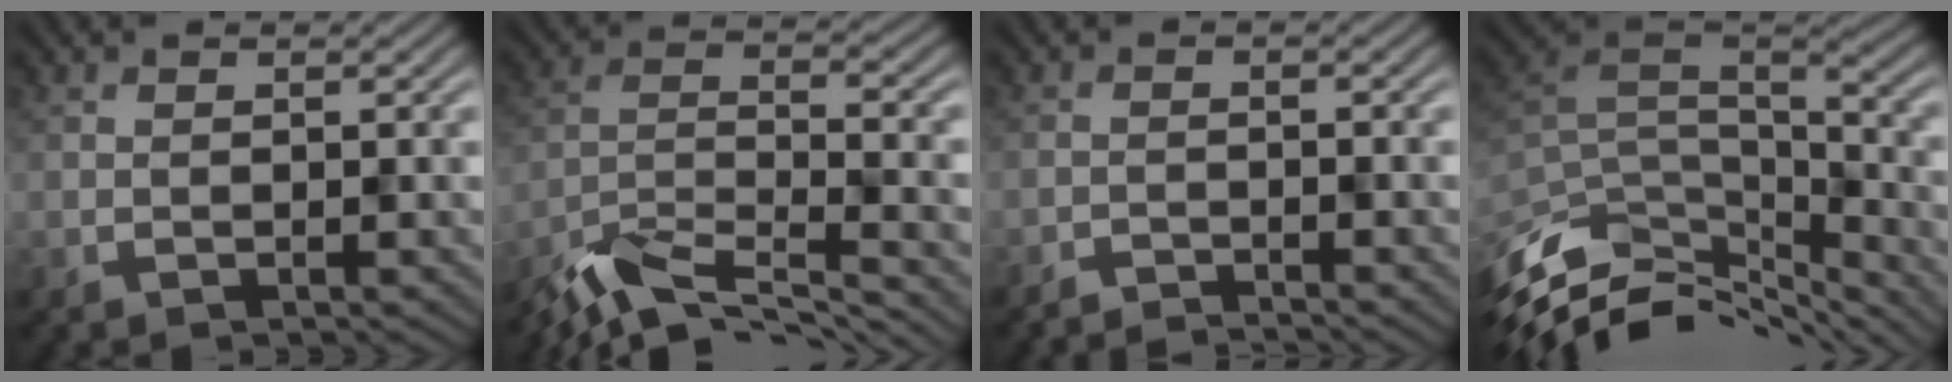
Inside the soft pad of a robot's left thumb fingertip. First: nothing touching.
{"total": 9.6, "force": [-8.0, 2.1, 5.0], "torque": [-0.094, -0.005, -0.147]}
{"total": 2.6, "force": [-2.6, 0.1, 0.2], "torque": [0.000, 0.001, -0.049]}
{"total": 11.6, "force": [-8.0, 5.2, 6.5], "torque": [-0.180, -0.007, -0.122]}